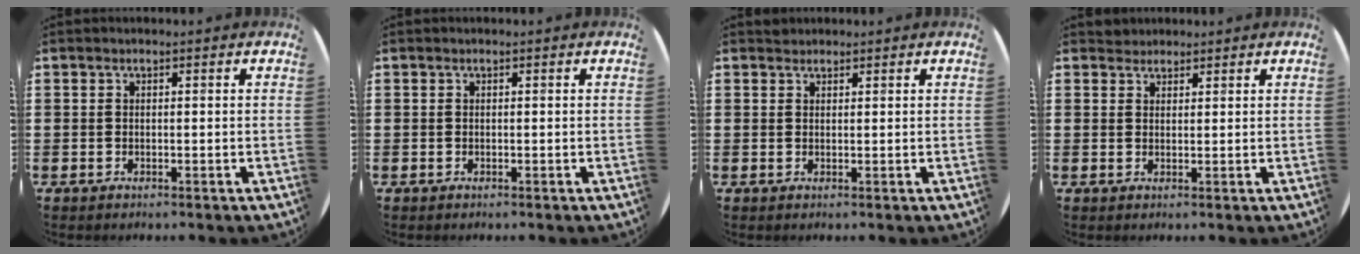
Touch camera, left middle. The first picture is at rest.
{"total": 0.0}
{"total": 0.9, "force": [0.8, 0.3, -0.1], "torque": [0.001, 0.003, 0.016]}
{"total": 1.7, "force": [1.6, 0.5, -0.2], "torque": [0.000, 0.003, 0.032]}